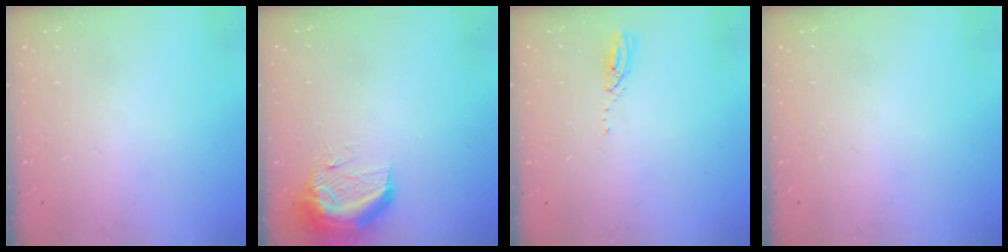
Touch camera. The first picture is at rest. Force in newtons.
{"total": 11.7, "press": 11.7, "slide": 1.3}
{"total": 3.2, "press": 3.2, "slide": 0.2}
{"total": 0.0}